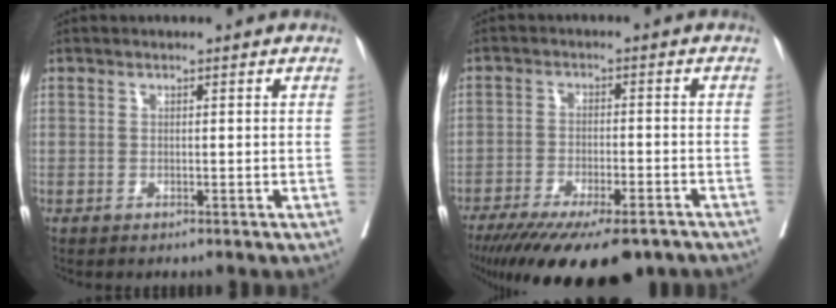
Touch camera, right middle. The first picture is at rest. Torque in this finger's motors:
{"motor_torque": [1.11, -1.03, 0.41, 0.10]}